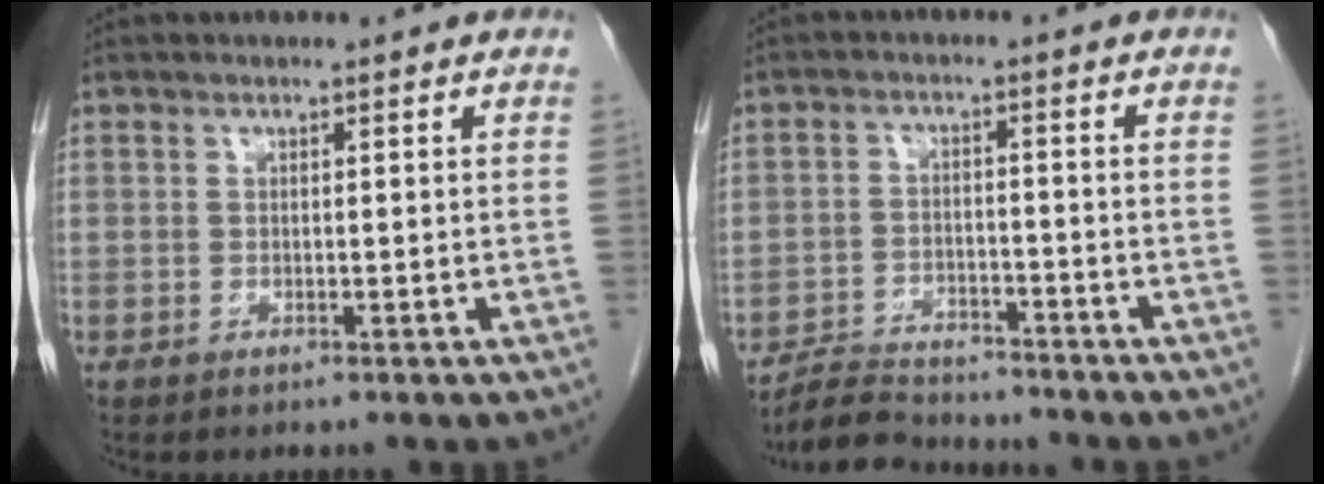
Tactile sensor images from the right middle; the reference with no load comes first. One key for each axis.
{"total": 6.2, "fx": -6.1, "fy": 1.1, "fz": 0.5, "tx": -0.010, "ty": -0.006, "tz": -0.108}